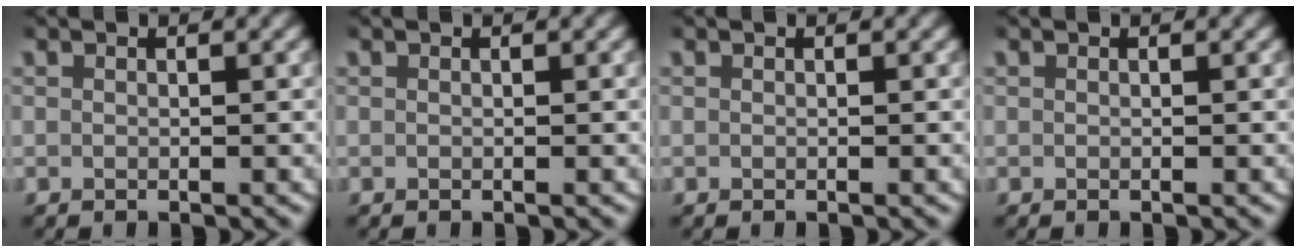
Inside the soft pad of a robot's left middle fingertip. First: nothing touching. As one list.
[{"total": 0.0}, {"total": 0.0}, {"total": 0.0}]